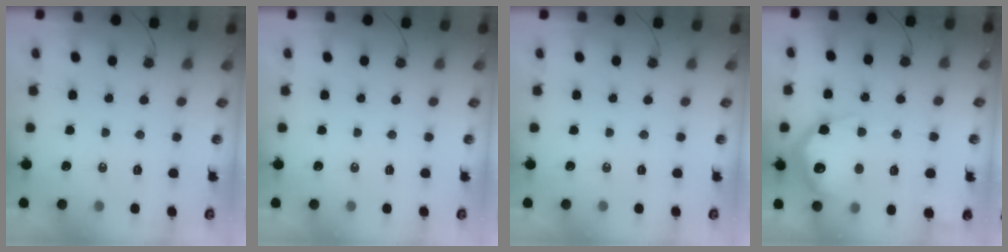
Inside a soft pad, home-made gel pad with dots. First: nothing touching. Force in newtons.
{"total": 0.0}
{"total": 0.0}
{"total": 21.3, "press": 21.2, "slide": 1.8}